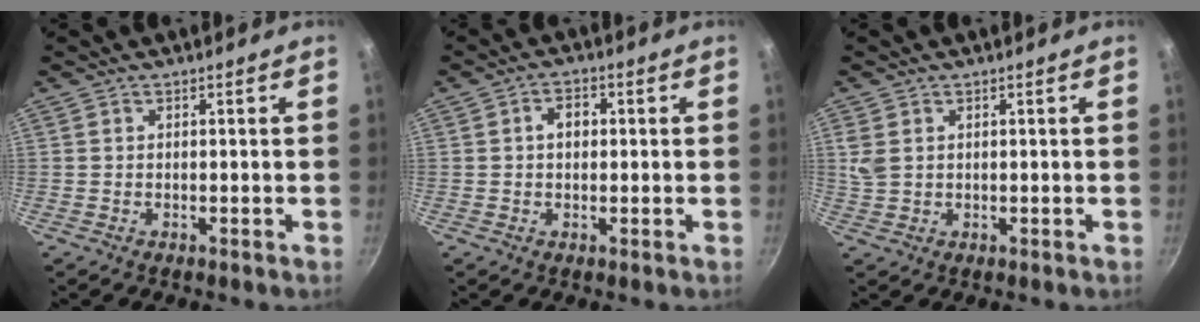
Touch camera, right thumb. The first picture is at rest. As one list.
[{"total": 3.8, "force": [0.4, 2.7, 2.5], "torque": [-0.022, 0.012, 0.003]}, {"total": 3.3, "force": [1.0, 2.4, 2.0], "torque": [-0.038, 0.000, 0.024]}]